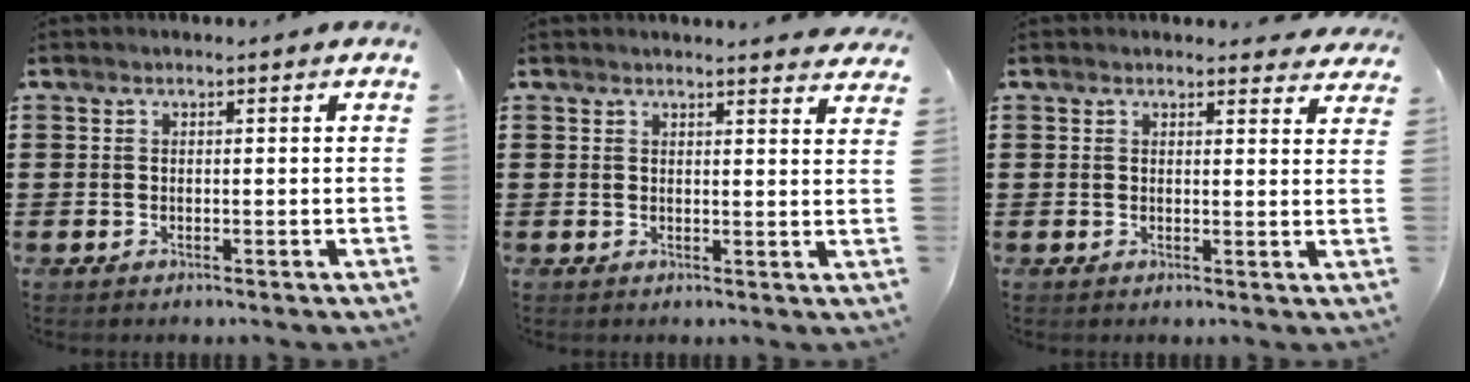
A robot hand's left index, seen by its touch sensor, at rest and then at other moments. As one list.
[{"total": 2.4, "force": [2.4, -0.2, 0.4], "torque": [-0.006, -0.011, 0.044]}, {"total": 2.0, "force": [2.0, 0.3, 0.3], "torque": [-0.003, -0.003, 0.036]}]